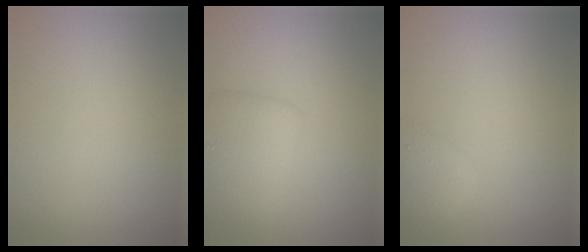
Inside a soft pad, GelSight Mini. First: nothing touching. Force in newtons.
{"total": 2.9, "press": 2.9, "slide": 0.0}
{"total": 1.9, "press": 1.9, "slide": 0.1}